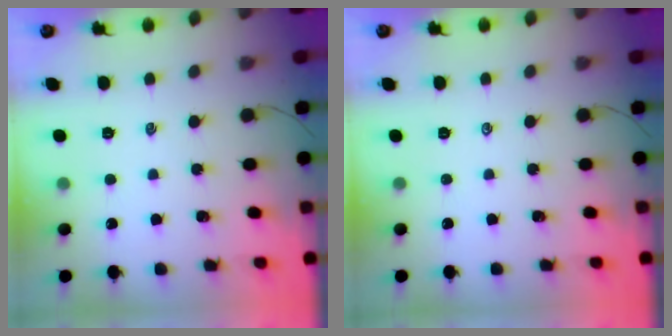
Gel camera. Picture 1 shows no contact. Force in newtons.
{"total": 0.0}